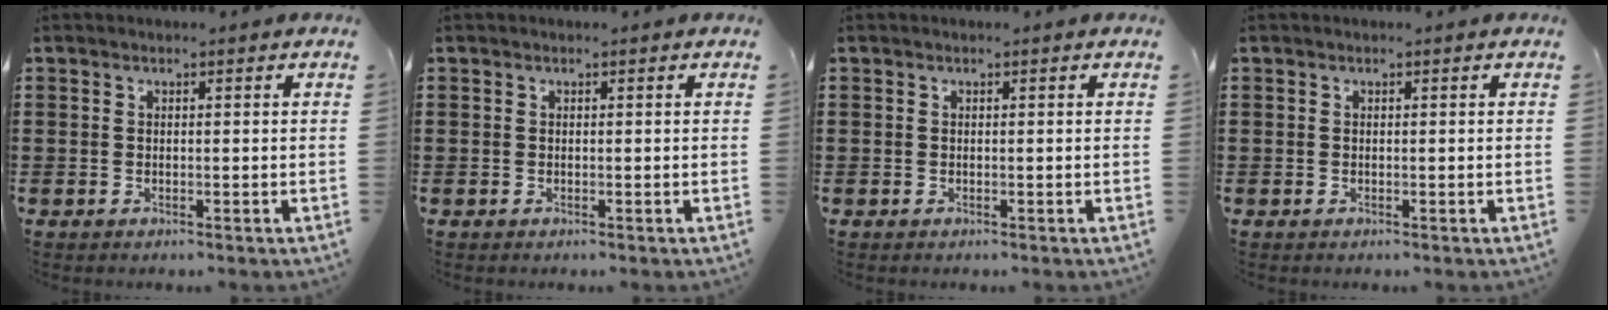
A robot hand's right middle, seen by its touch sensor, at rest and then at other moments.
{"total": 0.0}
{"total": 0.0}
{"total": 0.0}